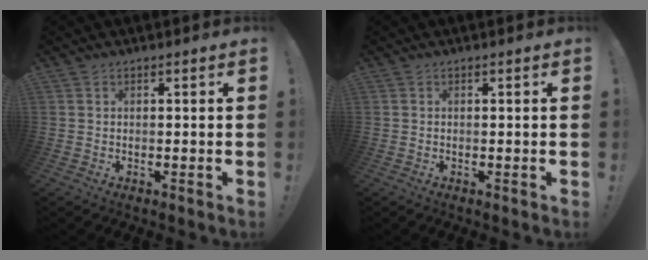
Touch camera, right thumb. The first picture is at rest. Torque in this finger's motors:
{"motor_torque": [0.14, -0.05, 0.14, -0.01, -0.01]}